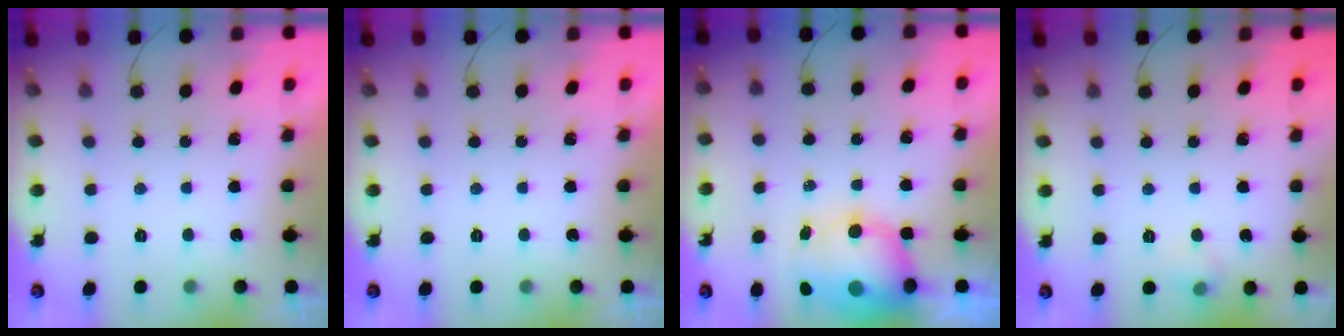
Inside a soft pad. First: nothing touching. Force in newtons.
{"total": 0.0}
{"total": 10.9, "press": 10.7, "slide": 2.1}
{"total": 4.9, "press": 4.6, "slide": 1.6}